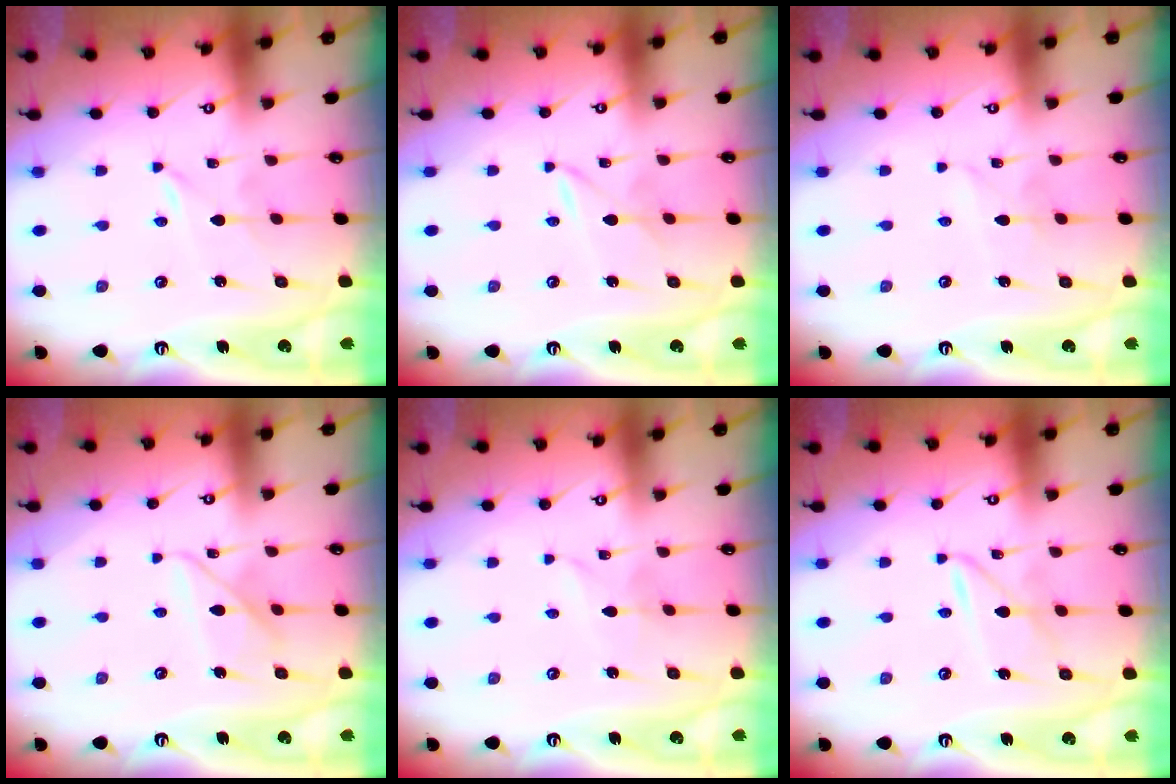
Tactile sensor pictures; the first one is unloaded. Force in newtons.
{"total": 2.1, "press": 2.1, "slide": 0.4}
{"total": 1.9, "press": 1.9, "slide": 0.1}
{"total": 9.7, "press": 9.7, "slide": 0.7}
{"total": 1.4, "press": 1.4, "slide": 0.0}
{"total": 4.5, "press": 4.5, "slide": 0.4}